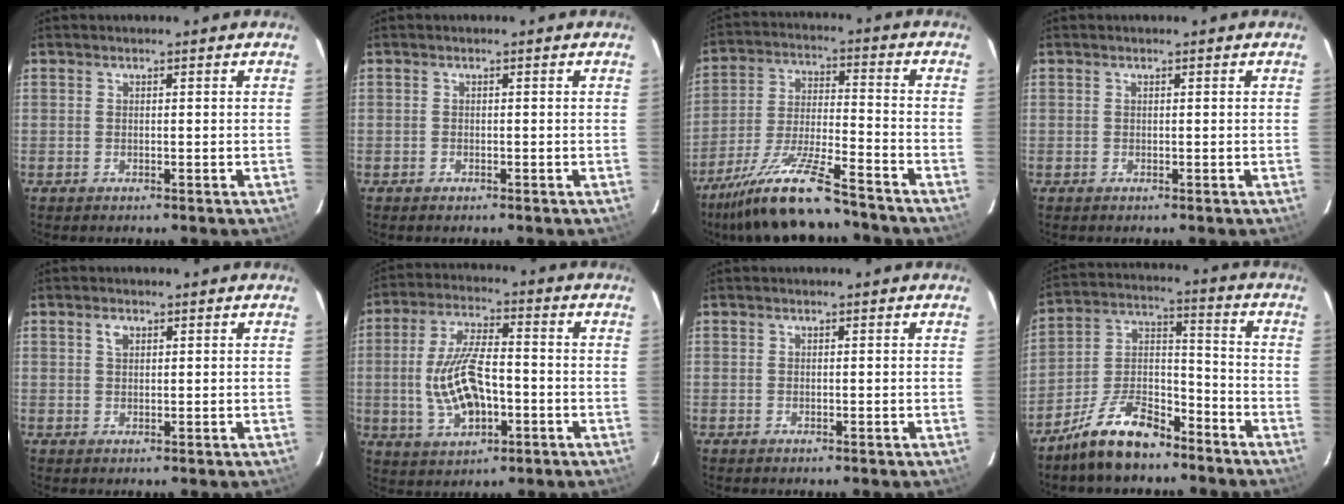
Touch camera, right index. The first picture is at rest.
{"total": 0.7, "force": [-0.6, 0.5, 0.1], "torque": [-0.002, 0.001, -0.009]}
{"total": 15.0, "force": [-12.5, 1.4, 8.2], "torque": [-0.170, -0.019, -0.221]}
{"total": 0.0}
{"total": 1.6, "force": [0.8, 1.0, 1.0], "torque": [-0.018, 0.005, 0.013]}
{"total": 12.7, "force": [-2.5, 5.6, 11.0], "torque": [-0.227, 0.001, -0.036]}
{"total": 0.0}
{"total": 13.2, "force": [-9.7, 5.7, 6.9], "torque": [-0.145, 0.031, -0.174]}